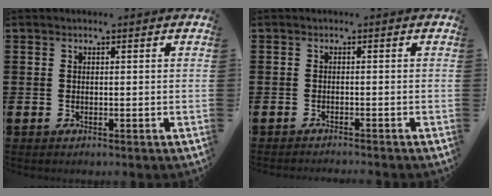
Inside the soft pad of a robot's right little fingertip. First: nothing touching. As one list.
[{"total": 0.8, "force": [-0.8, -0.2, 0.0], "torque": [0.001, -0.001, -0.016]}]